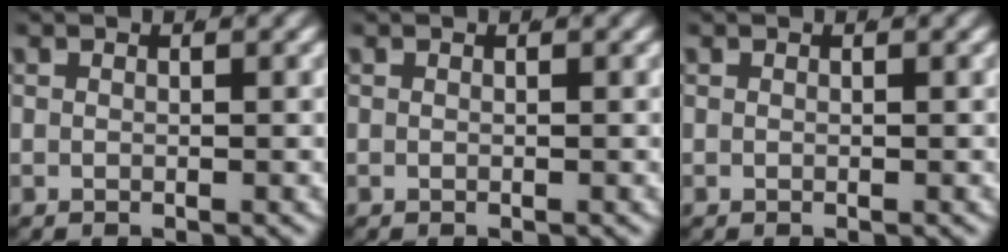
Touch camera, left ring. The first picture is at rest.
{"total": 0.0}
{"total": 0.0}